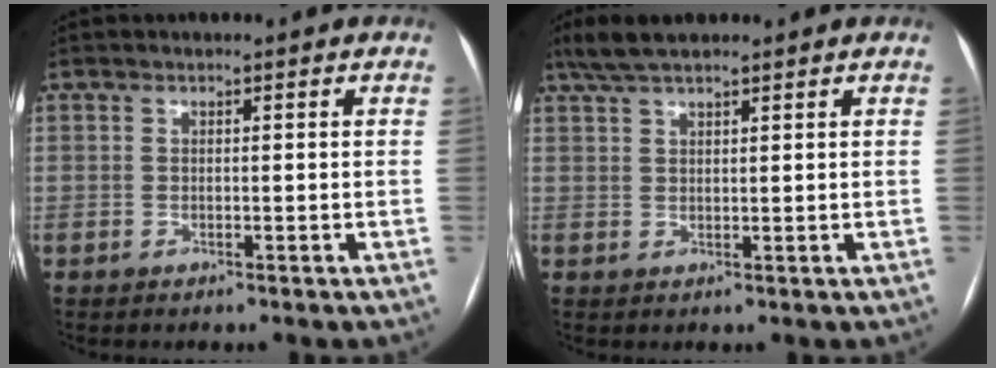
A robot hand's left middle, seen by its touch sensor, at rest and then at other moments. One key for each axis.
{"total": 5.4, "fx": 4.2, "fy": 1.1, "fz": 3.1, "tx": -0.065, "ty": 0.023, "tz": 0.080}